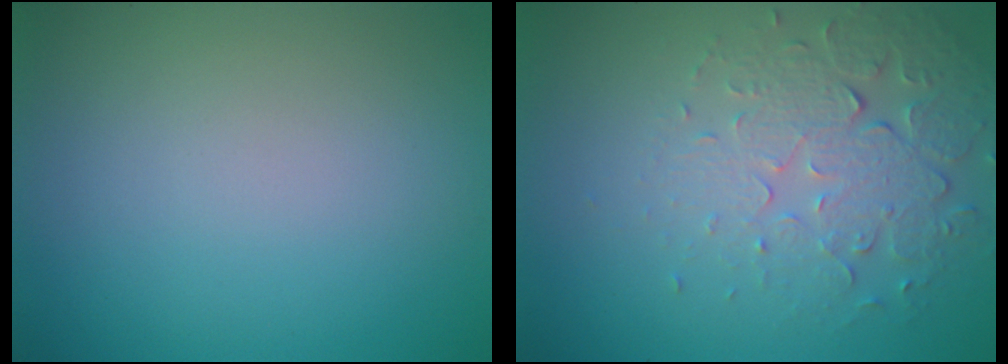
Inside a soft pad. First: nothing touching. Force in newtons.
{"total": 5.5, "press": 3.6, "slide": 4.1}